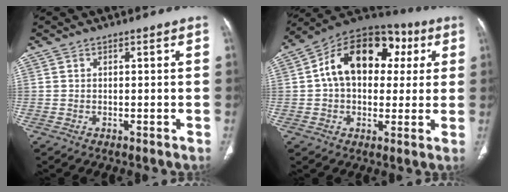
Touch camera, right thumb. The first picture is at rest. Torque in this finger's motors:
{"motor_torque": [2.14, 2.44, 1.74, -0.10, 0.15]}